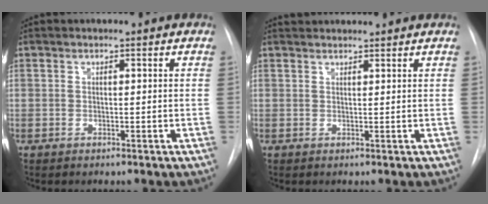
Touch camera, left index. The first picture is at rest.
{"total": 4.1, "force": [4.0, 0.5, 0.7], "torque": [-0.010, 0.035, 0.057]}